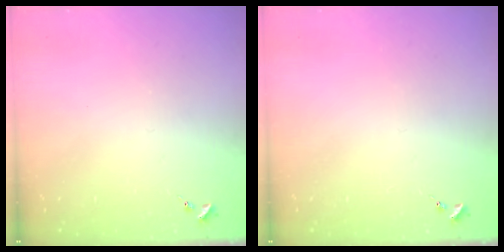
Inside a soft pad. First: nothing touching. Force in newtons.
{"total": 0.0}